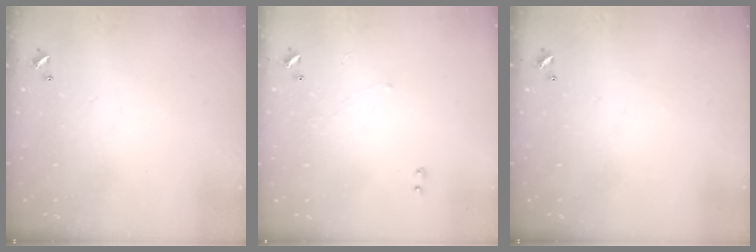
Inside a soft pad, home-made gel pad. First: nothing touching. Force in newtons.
{"total": 1.2, "press": 1.0, "slide": 0.6}
{"total": 0.0}